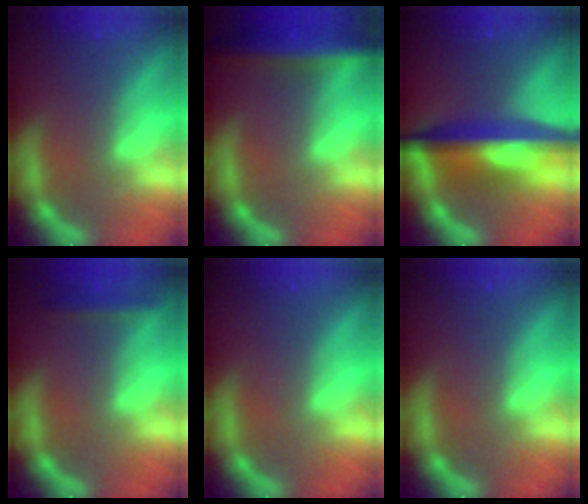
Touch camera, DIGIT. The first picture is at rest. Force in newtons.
{"total": 6.5}
{"total": 9.0}
{"total": 1.9}
{"total": 0.0}
{"total": 0.0}